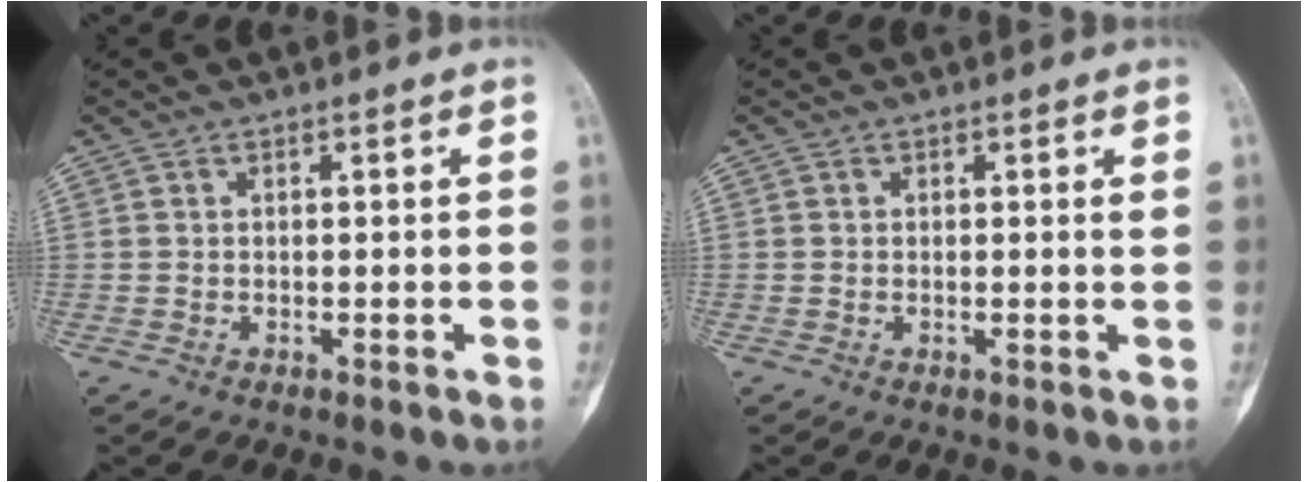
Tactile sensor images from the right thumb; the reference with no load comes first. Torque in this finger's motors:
{"motor_torque": [-0.11, -0.32, 0.37, 0.00, -0.06]}